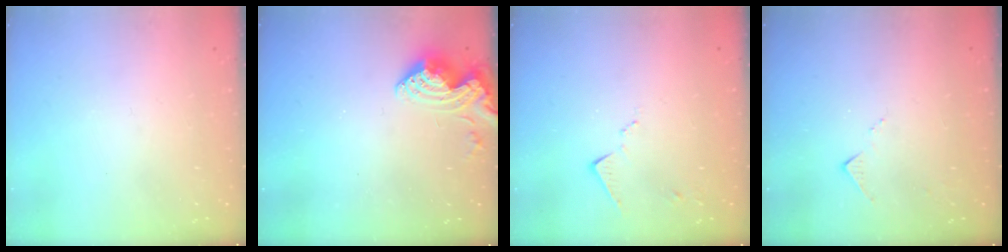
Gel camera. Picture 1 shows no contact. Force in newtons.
{"total": 9.9, "press": 9.8, "slide": 1.1}
{"total": 7.0, "press": 7.0, "slide": 0.7}
{"total": 5.7, "press": 5.7, "slide": 0.6}